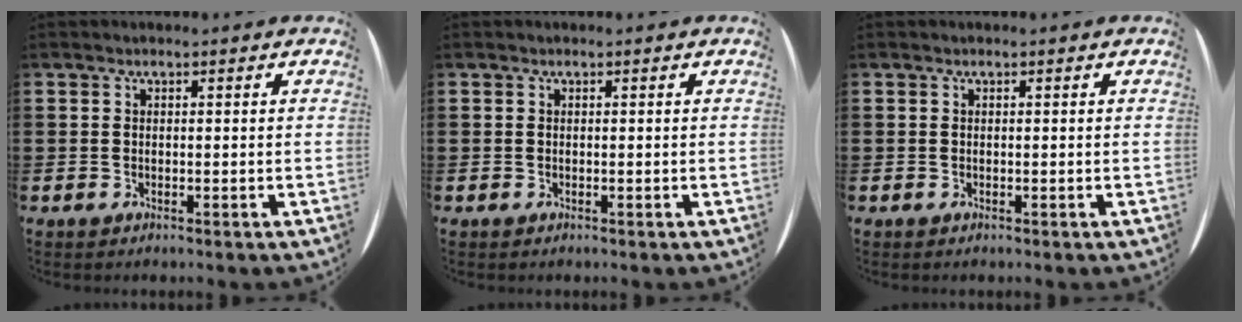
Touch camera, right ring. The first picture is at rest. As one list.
[{"total": 0.0}, {"total": 0.0}]